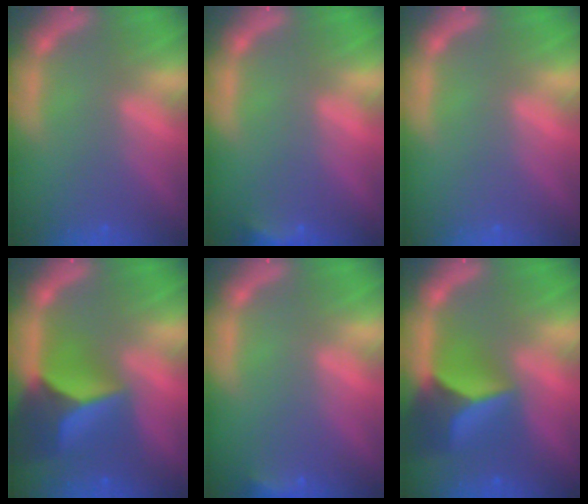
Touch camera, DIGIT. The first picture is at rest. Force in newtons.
{"total": 2.4}
{"total": 0.0}
{"total": 9.5}
{"total": 1.9}
{"total": 8.4}